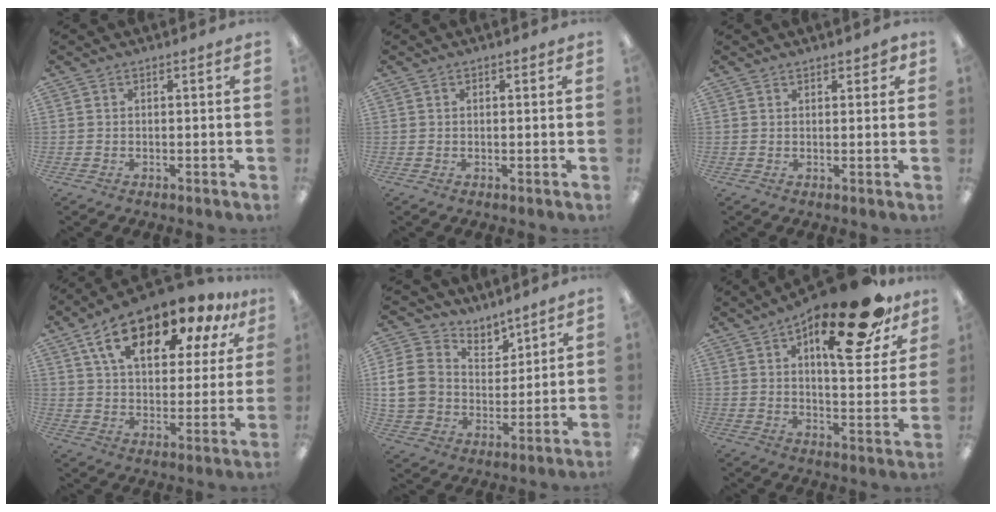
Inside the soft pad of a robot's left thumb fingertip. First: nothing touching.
{"total": 0.6, "force": [0.2, 0.3, 0.4], "torque": [0.000, 0.000, 0.002]}
{"total": 2.0, "force": [1.6, 0.9, 1.0], "torque": [-0.012, -0.002, 0.026]}
{"total": 17.9, "force": [12.4, 8.1, 10.0], "torque": [-0.174, -0.068, 0.213]}
{"total": 12.1, "force": [5.2, 10.0, 4.3], "torque": [-0.093, -0.023, 0.108]}
{"total": 23.3, "force": [14.1, 9.0, 16.1], "torque": [-0.219, -0.078, 0.225]}